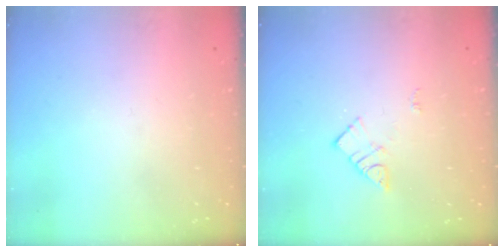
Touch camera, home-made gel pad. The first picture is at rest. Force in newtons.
{"total": 7.9, "press": 7.9, "slide": 0.4}